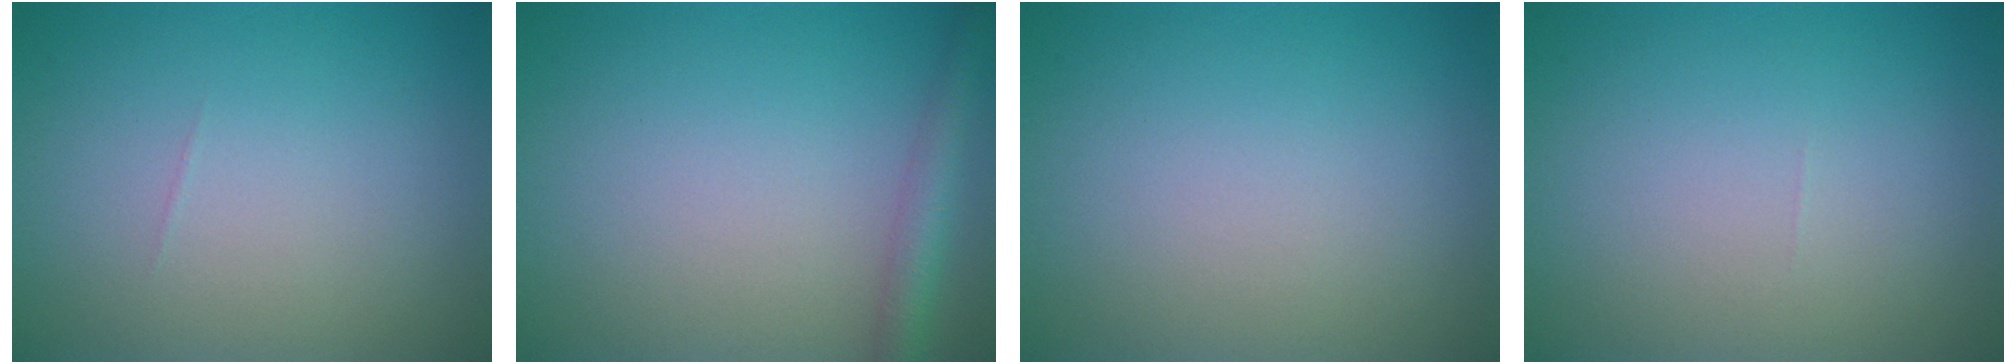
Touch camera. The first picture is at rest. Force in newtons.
{"total": 2.7, "press": 2.7, "slide": 0.2}
{"total": 0.0}
{"total": 0.0}